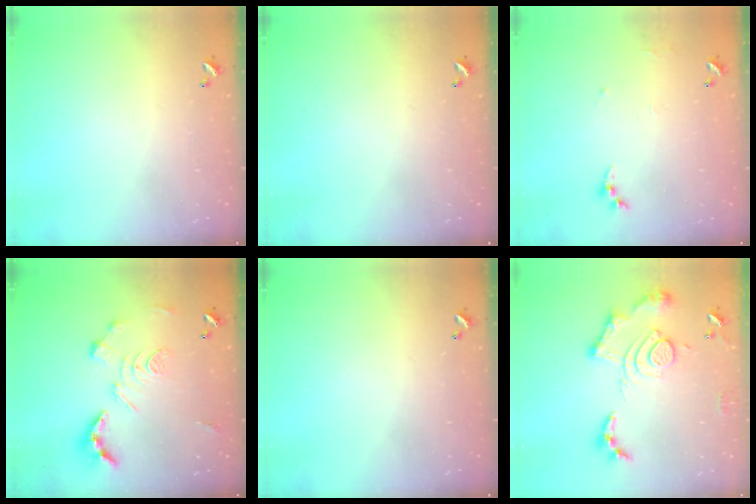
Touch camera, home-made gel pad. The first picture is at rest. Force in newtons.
{"total": 0.0}
{"total": 6.5, "press": 6.5, "slide": 0.8}
{"total": 2.9, "press": 2.3, "slide": 1.7}
{"total": 0.0}
{"total": 16.5, "press": 16.4, "slide": 1.7}